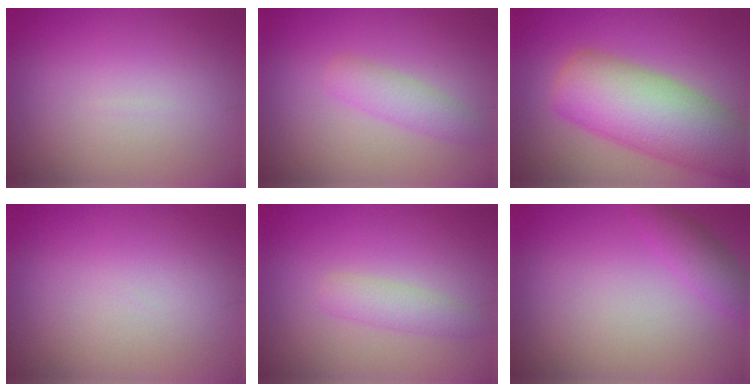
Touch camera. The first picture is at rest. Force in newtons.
{"total": 2.5, "press": 2.5, "slide": 0.1}
{"total": 10.4, "press": 10.4, "slide": 0.4}
{"total": 0.0}
{"total": 2.2, "press": 2.2, "slide": 0.1}
{"total": 2.4, "press": 2.4, "slide": 0.1}